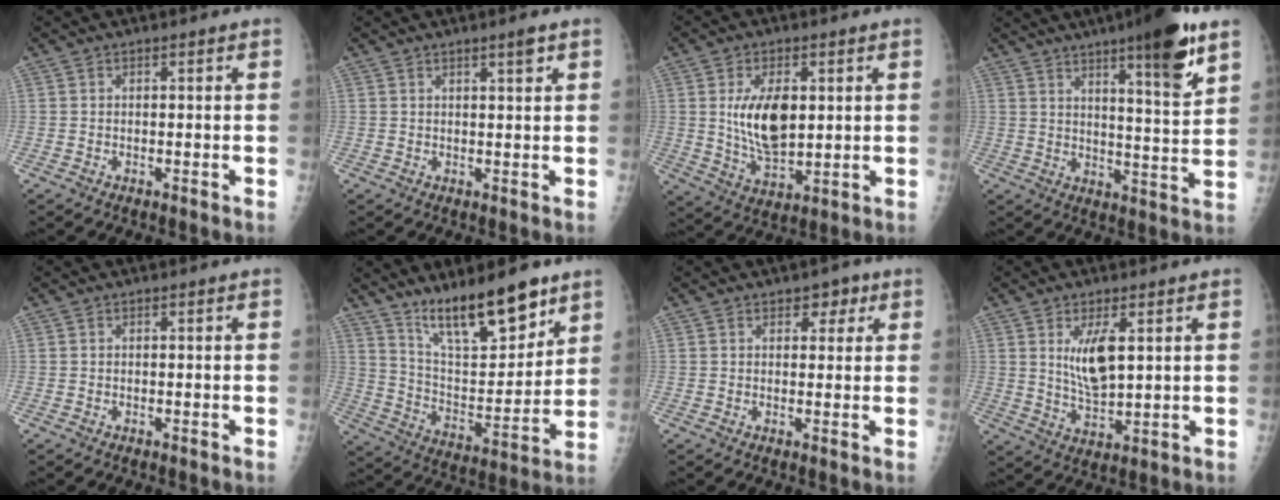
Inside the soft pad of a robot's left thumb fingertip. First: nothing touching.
{"total": 2.0, "force": [1.3, 0.1, 1.6], "torque": [-0.024, -0.009, 0.022]}
{"total": 11.2, "force": [2.0, 6.1, 9.2], "torque": [-0.148, -0.018, 0.047]}
{"total": 14.6, "force": [8.8, 2.0, 11.5], "torque": [-0.155, -0.051, 0.129]}
{"total": 0.0}
{"total": 17.3, "force": [12.5, 5.1, 10.8], "torque": [-0.136, -0.083, 0.223]}
{"total": 3.3, "force": [1.8, 2.1, 1.7], "torque": [0.002, -0.006, 0.022]}
{"total": 7.8, "force": [2.6, 3.1, 6.7], "torque": [-0.113, -0.025, 0.058]}